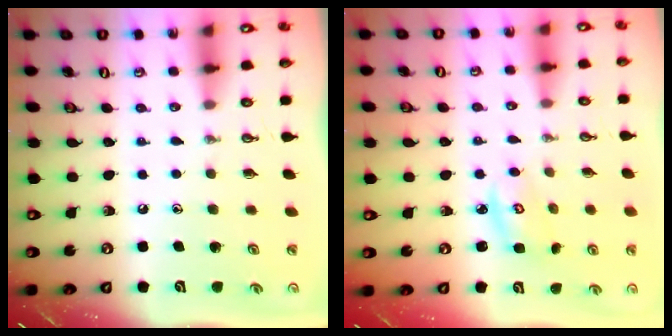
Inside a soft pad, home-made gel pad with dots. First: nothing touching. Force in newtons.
{"total": 3.6, "press": 3.6, "slide": 0.3}